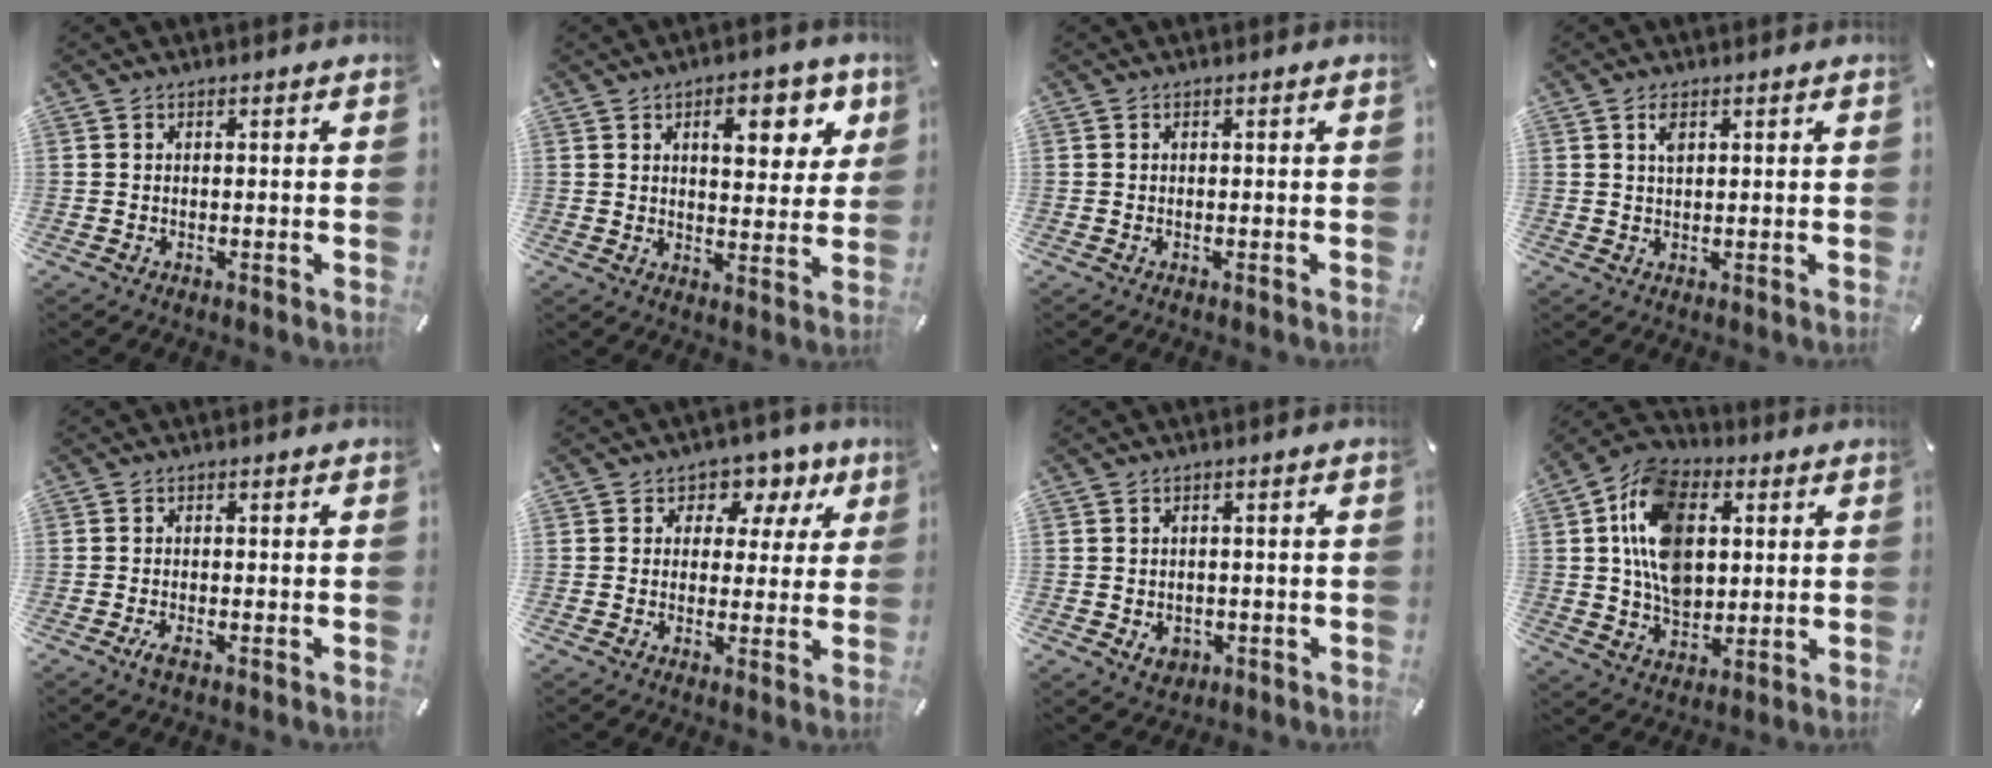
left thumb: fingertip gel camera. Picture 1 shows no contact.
{"total": 10.8, "force": [5.0, 5.5, 7.8], "torque": [-0.094, -0.014, 0.077]}
{"total": 0.0}
{"total": 2.3, "force": [1.1, 1.0, 1.8], "torque": [-0.032, -0.001, 0.017]}
{"total": 1.9, "force": [-0.9, 0.6, 1.6], "torque": [-0.033, -0.001, -0.018]}
{"total": 6.1, "force": [2.6, 4.9, 2.5], "torque": [-0.023, -0.021, 0.036]}
{"total": 3.5, "force": [-1.0, 2.9, 1.7], "torque": [-0.018, 0.002, -0.017]}
{"total": 16.8, "force": [3.0, 12.1, 11.2], "torque": [-0.217, 0.007, 0.054]}